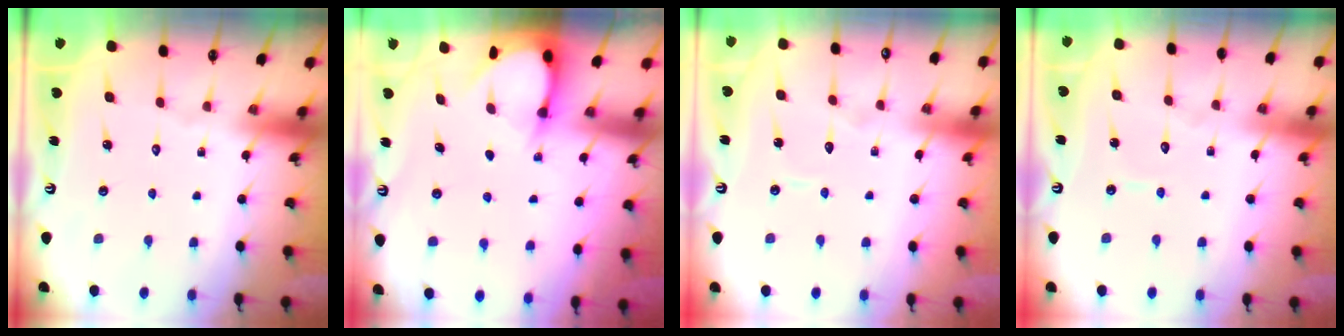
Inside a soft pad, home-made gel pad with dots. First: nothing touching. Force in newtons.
{"total": 3.2, "press": 3.2, "slide": 0.3}
{"total": 4.7, "press": 4.7, "slide": 0.5}
{"total": 3.7, "press": 3.7, "slide": 0.1}